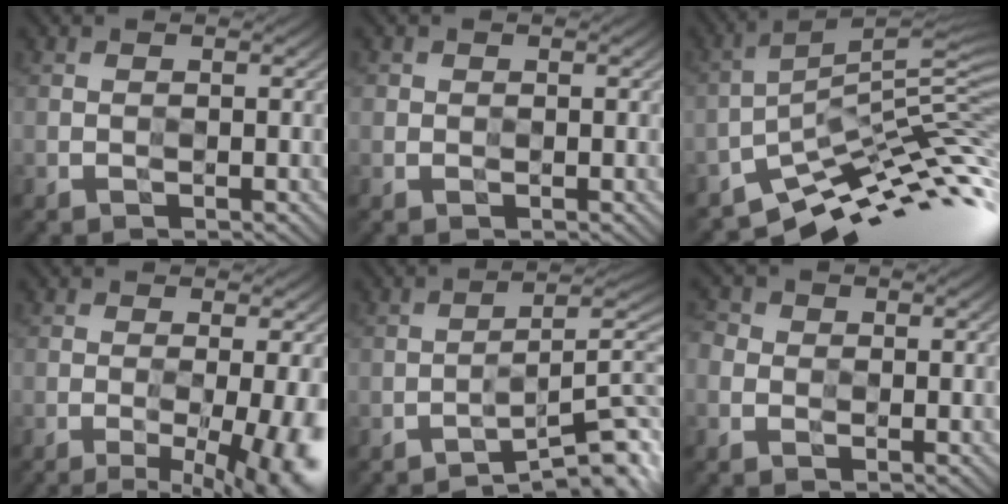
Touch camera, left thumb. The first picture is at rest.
{"total": 0.8, "force": [0.2, 0.8, 0.1], "torque": [0.001, -0.004, -0.002]}
{"total": 13.0, "force": [-7.0, 3.5, 10.4], "torque": [-0.180, 0.003, -0.130]}
{"total": 9.8, "force": [-3.1, 2.8, 8.8], "torque": [-0.104, -0.011, -0.034]}
{"total": 8.2, "force": [-4.7, 1.6, 6.5], "torque": [-0.100, 0.004, -0.073]}
{"total": 2.6, "force": [-0.8, 2.3, 0.9], "torque": [-0.024, 0.004, -0.027]}